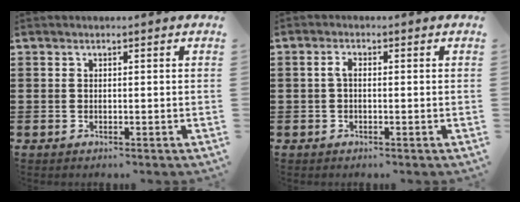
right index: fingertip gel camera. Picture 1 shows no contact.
{"total": 1.7, "force": [-0.2, 0.7, 1.5], "torque": [-0.036, 0.000, -0.007]}